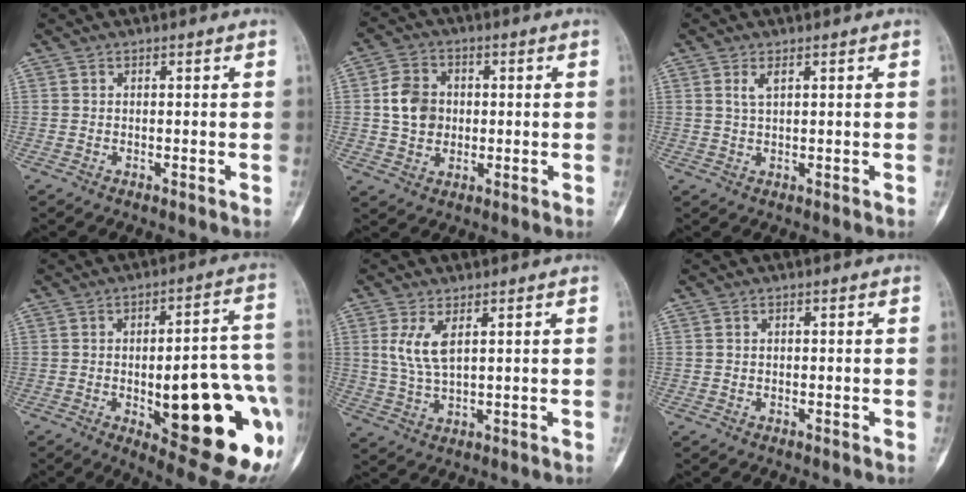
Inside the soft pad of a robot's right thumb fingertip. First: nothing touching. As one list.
[{"total": 8.2, "force": [0.5, 6.8, 4.7], "torque": [-0.060, 0.006, 0.005]}, {"total": 2.2, "force": [1.0, 0.9, 1.7], "torque": [-0.030, -0.001, 0.025]}, {"total": 26.3, "force": [-6.9, 8.8, 23.8], "torque": [-0.239, 0.020, -0.067]}, {"total": 6.2, "force": [2.1, 2.8, 5.1], "torque": [-0.102, -0.008, 0.052]}, {"total": 0.6, "force": [0.0, 0.5, 0.3], "torque": [0.000, 0.003, -0.001]}]